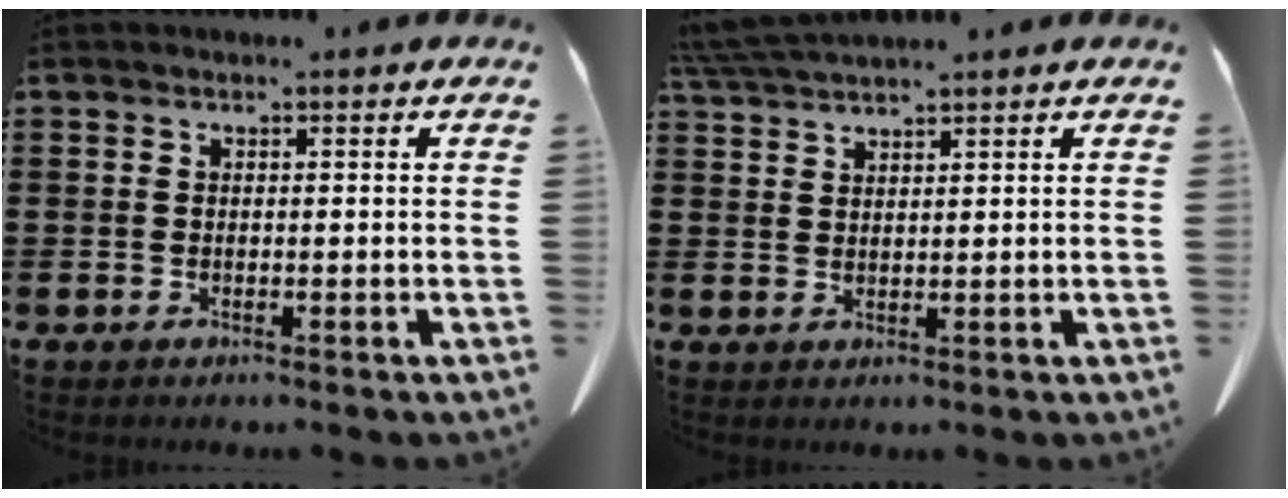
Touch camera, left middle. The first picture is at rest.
{"total": 3.8, "force": [3.6, -0.1, 1.4], "torque": [-0.038, -0.005, 0.068]}